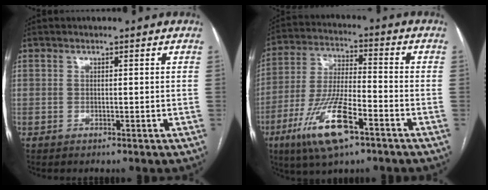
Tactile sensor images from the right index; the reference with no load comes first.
{"total": 13.8, "force": [-7.1, 3.0, 11.4], "torque": [-0.237, -0.015, -0.127]}